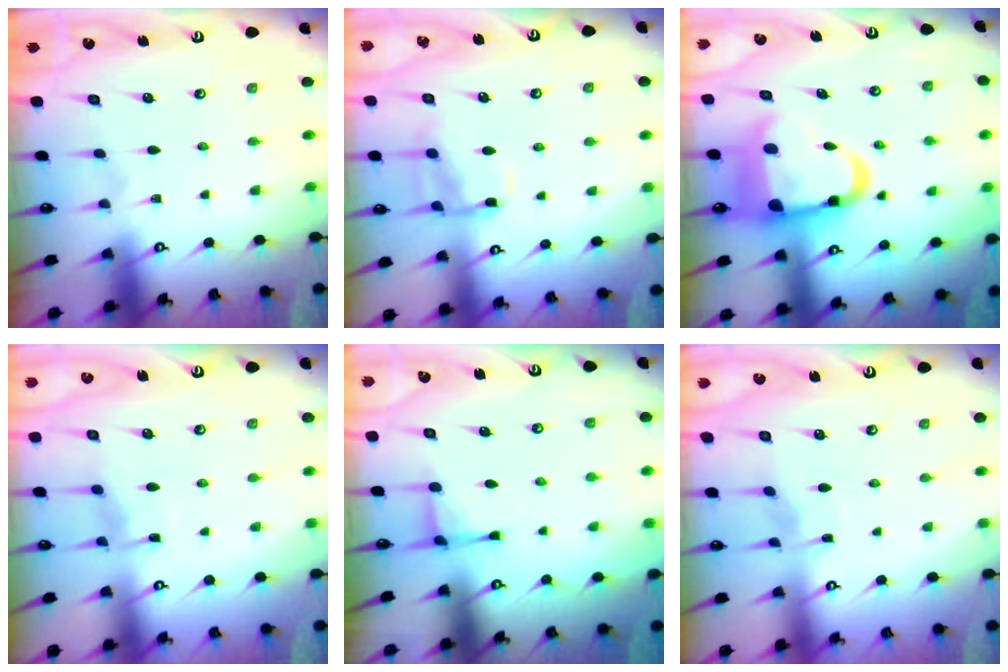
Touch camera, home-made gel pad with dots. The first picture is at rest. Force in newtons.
{"total": 10.8, "press": 10.8, "slide": 1.1}
{"total": 15.1, "press": 14.9, "slide": 2.5}
{"total": 6.0, "press": 5.9, "slide": 0.7}
{"total": 2.6, "press": 2.5, "slide": 0.8}
{"total": 3.6, "press": 3.6, "slide": 0.4}